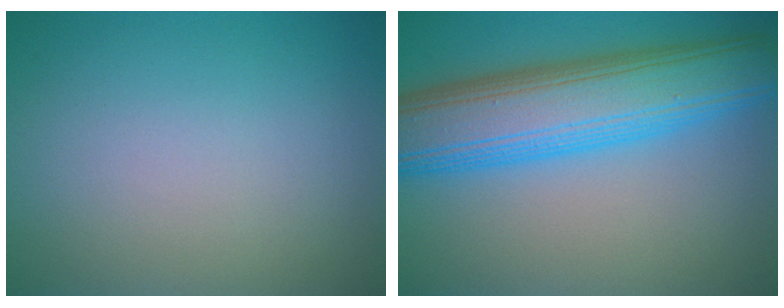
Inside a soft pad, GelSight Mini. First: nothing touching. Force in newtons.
{"total": 10.5, "press": 10.5, "slide": 0.3}